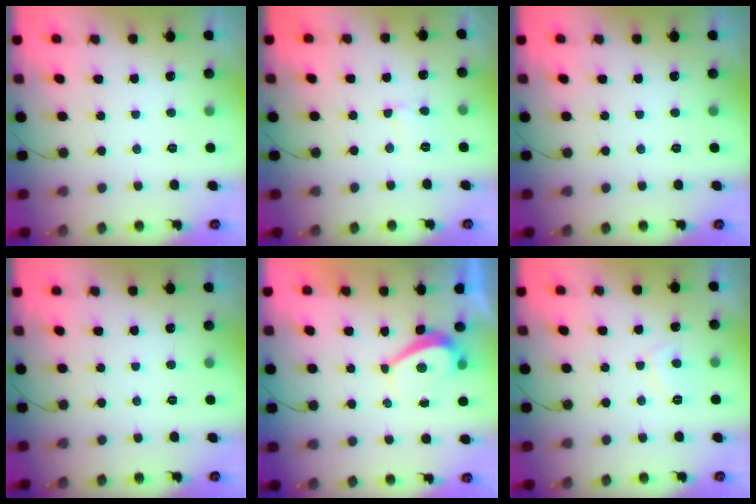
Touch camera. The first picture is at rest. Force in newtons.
{"total": 3.5, "press": 3.5, "slide": 0.3}
{"total": 0.0}
{"total": 0.0}
{"total": 2.7, "press": 2.6, "slide": 0.7}
{"total": 3.3, "press": 3.2, "slide": 0.7}